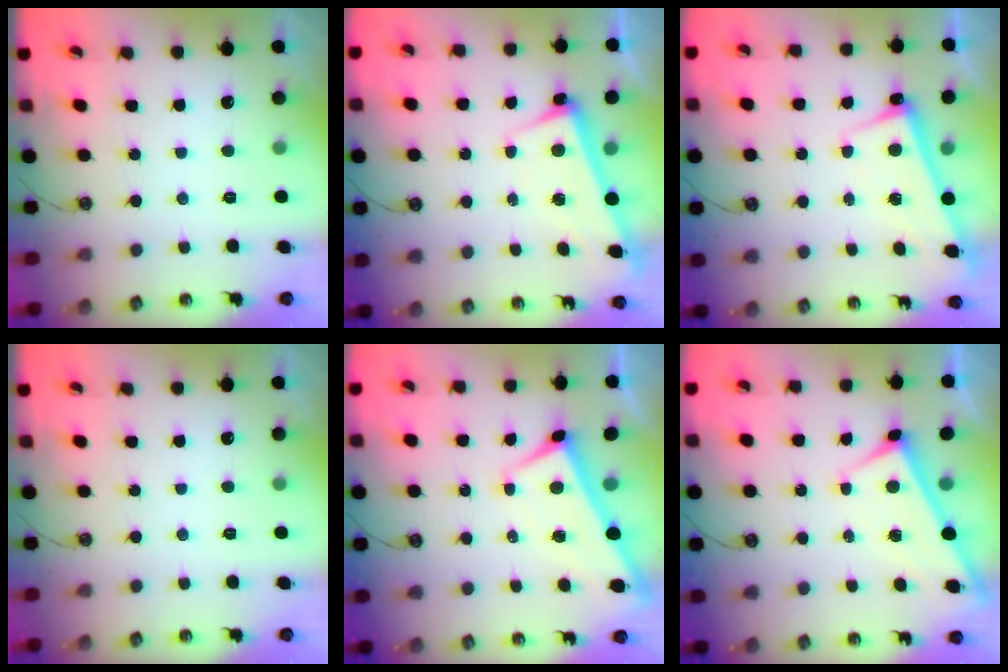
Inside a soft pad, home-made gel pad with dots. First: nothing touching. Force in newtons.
{"total": 2.6, "press": 2.4, "slide": 0.9}
{"total": 2.7, "press": 2.7, "slide": 0.5}
{"total": 0.0}
{"total": 2.6, "press": 2.5, "slide": 0.4}
{"total": 1.9, "press": 1.9, "slide": 0.2}